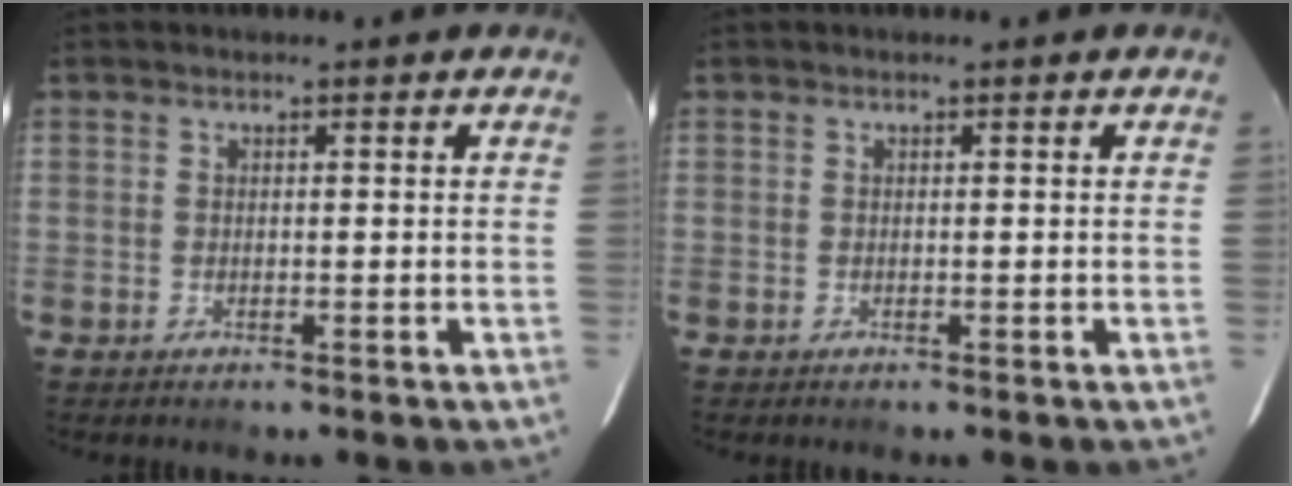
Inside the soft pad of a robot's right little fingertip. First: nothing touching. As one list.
[{"total": 0.0}]